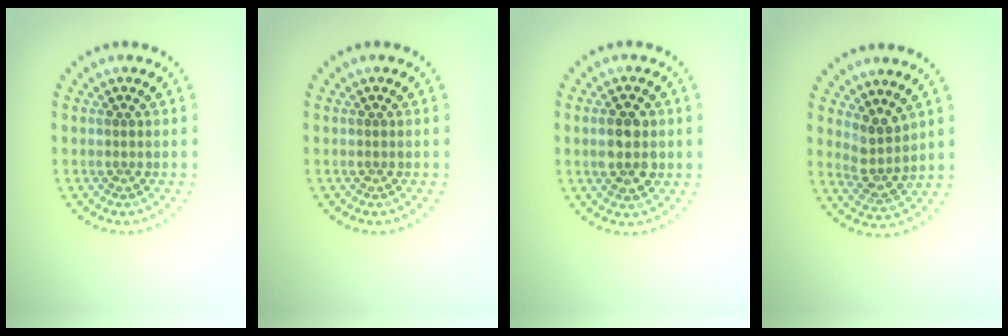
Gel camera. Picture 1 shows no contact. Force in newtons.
{"total": 0.0}
{"total": 2.9, "press": 2.9, "slide": 0.2}
{"total": 2.7, "press": 2.2, "slide": 1.7}